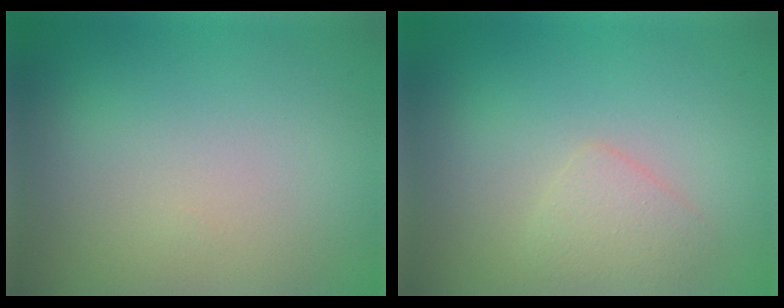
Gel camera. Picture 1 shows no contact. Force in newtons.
{"total": 1.6, "press": 1.6, "slide": 0.1}